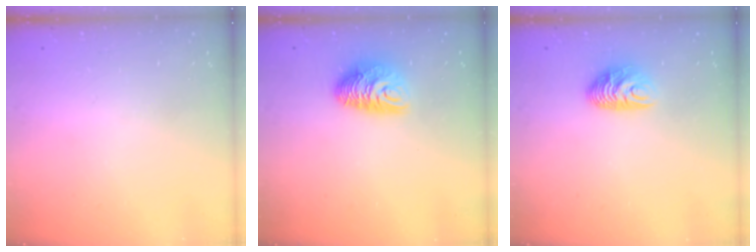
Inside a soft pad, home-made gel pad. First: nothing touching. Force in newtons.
{"total": 9.9, "press": 9.9, "slide": 0.4}
{"total": 7.9, "press": 7.8, "slide": 1.0}